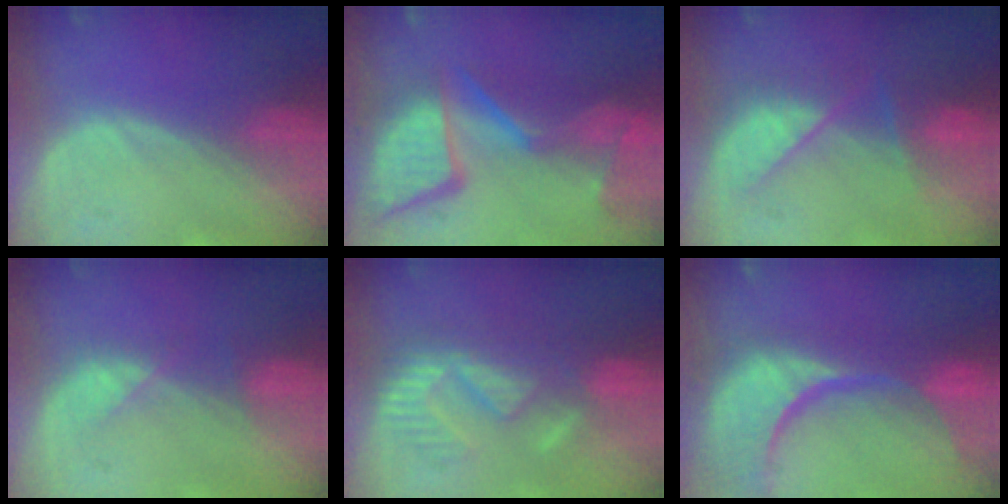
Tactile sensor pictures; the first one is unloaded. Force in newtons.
{"total": 13.7, "press": 11.3, "slide": 7.8}
{"total": 7.3, "press": 7.1, "slide": 1.7}
{"total": 2.9, "press": 2.9, "slide": 0.7}
{"total": 8.7, "press": 8.5, "slide": 1.6}
{"total": 15.4, "press": 12.1, "slide": 9.6}